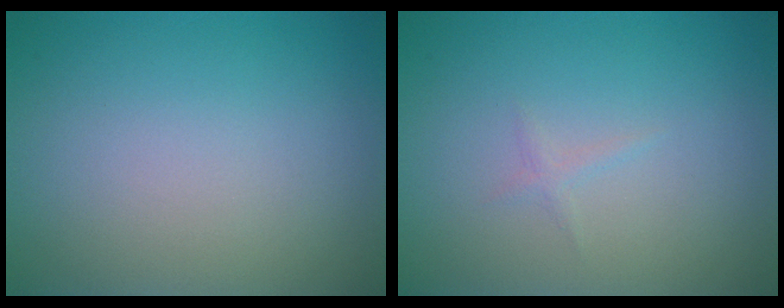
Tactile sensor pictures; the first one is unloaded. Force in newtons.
{"total": 0.5, "press": 0.5, "slide": 0.0}